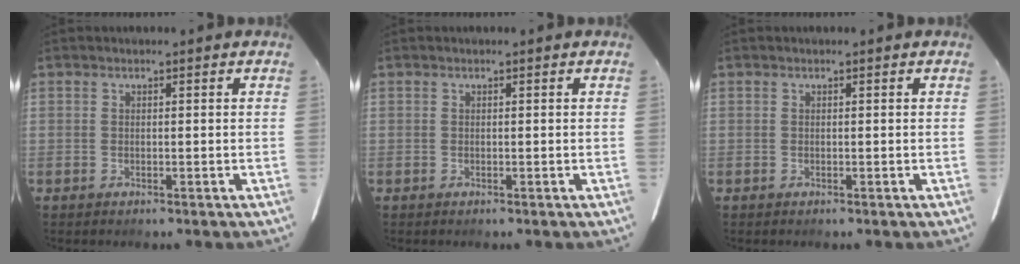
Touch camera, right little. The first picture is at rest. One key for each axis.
{"total": 0.0}
{"total": 0.0}